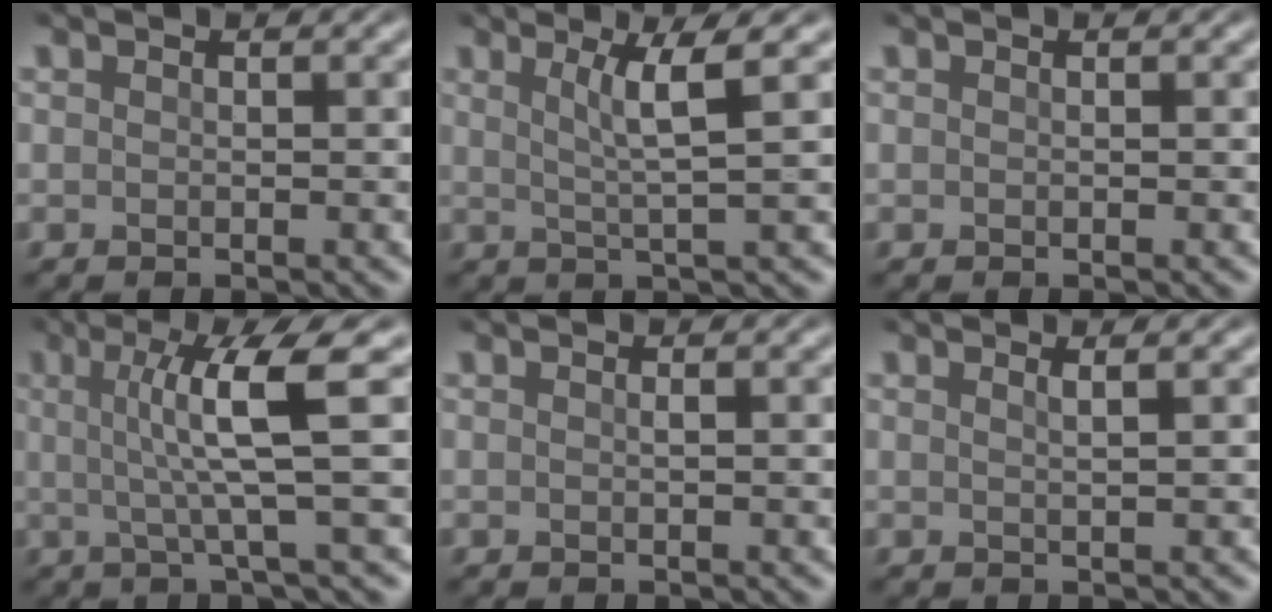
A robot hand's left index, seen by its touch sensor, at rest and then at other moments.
{"total": 3.7, "force": [1.3, 0.4, 3.5], "torque": [-0.057, 0.000, 0.025]}
{"total": 0.0}
{"total": 6.6, "force": [1.0, 0.9, 6.5], "torque": [-0.109, 0.005, 0.017]}
{"total": 0.6, "force": [0.1, 0.1, 0.6], "torque": [-0.006, 0.003, 0.000]}
{"total": 1.4, "force": [0.7, 0.6, 1.1], "torque": [-0.008, 0.004, 0.000]}